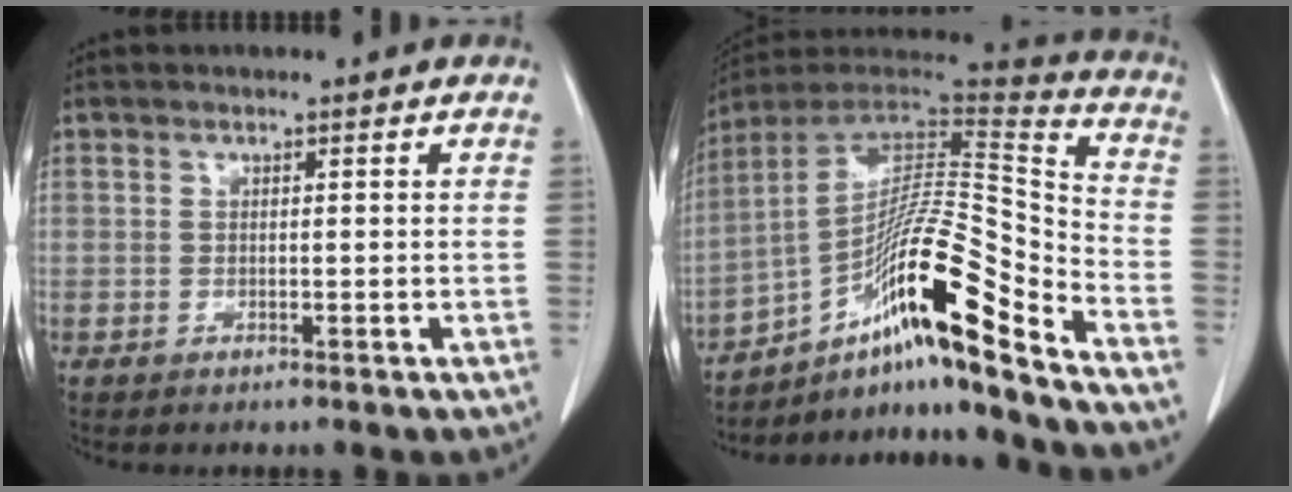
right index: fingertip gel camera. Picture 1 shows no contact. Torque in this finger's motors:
{"motor_torque": [1.38, -0.76, 0.36, 0.09]}